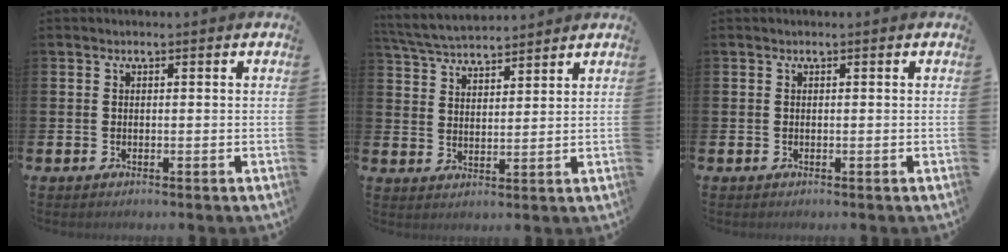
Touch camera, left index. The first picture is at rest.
{"total": 5.2, "force": [5.0, 0.9, 0.7], "torque": [-0.033, -0.025, 0.090]}
{"total": 0.0}